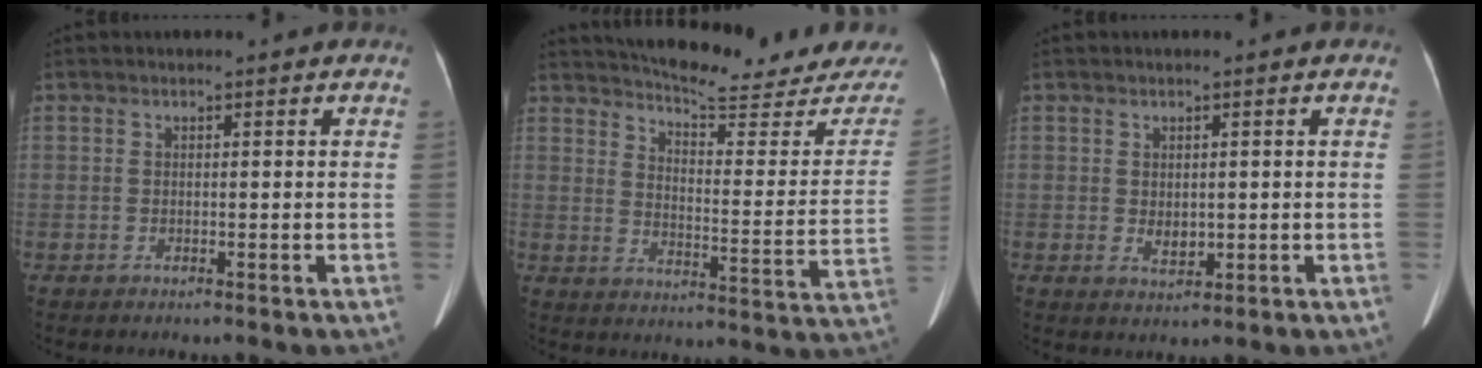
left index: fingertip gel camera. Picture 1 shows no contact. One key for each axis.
{"total": 21.6, "fx": 20.3, "fy": 2.0, "fz": 7.2, "tx": -0.104, "ty": -0.089, "tz": 0.247}
{"total": 2.0, "fx": -0.1, "fy": 1.4, "fz": 1.5, "tx": -0.033, "ty": -0.006, "tz": 0.006}